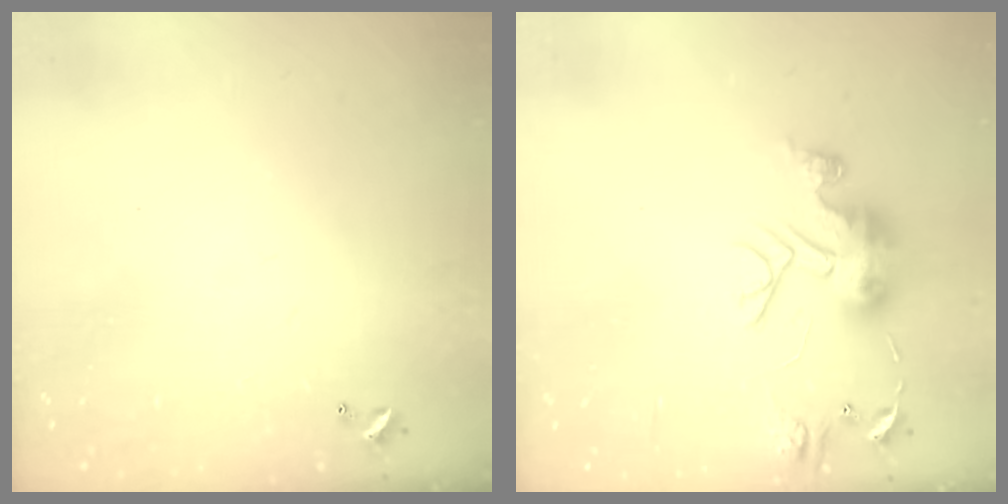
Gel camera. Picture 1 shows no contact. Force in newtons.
{"total": 10.5, "press": 10.5, "slide": 1.0}